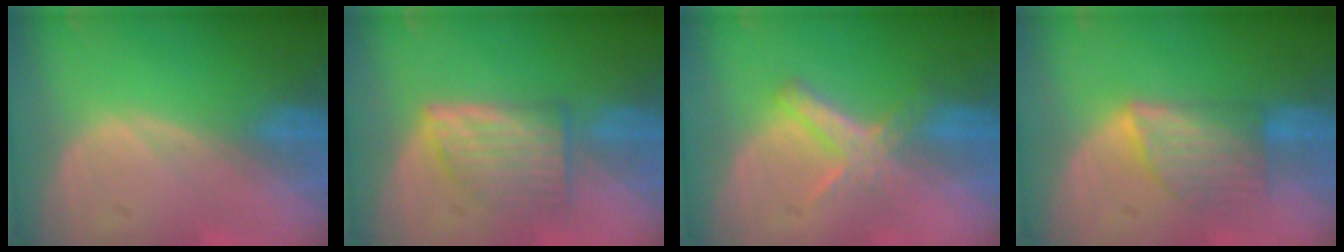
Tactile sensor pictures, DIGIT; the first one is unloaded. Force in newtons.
{"total": 6.2, "press": 5.9, "slide": 1.8}
{"total": 5.8, "press": 5.3, "slide": 2.4}
{"total": 6.0, "press": 5.9, "slide": 0.7}